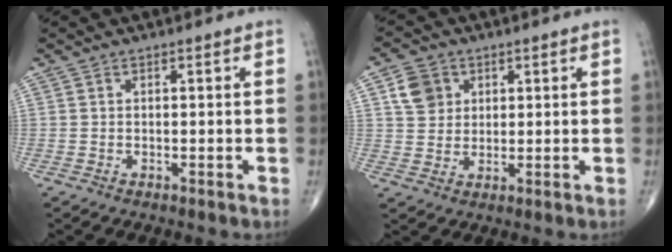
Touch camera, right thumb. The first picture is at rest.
{"total": 6.2, "force": [2.3, 5.2, 2.4], "torque": [-0.023, -0.003, 0.042]}